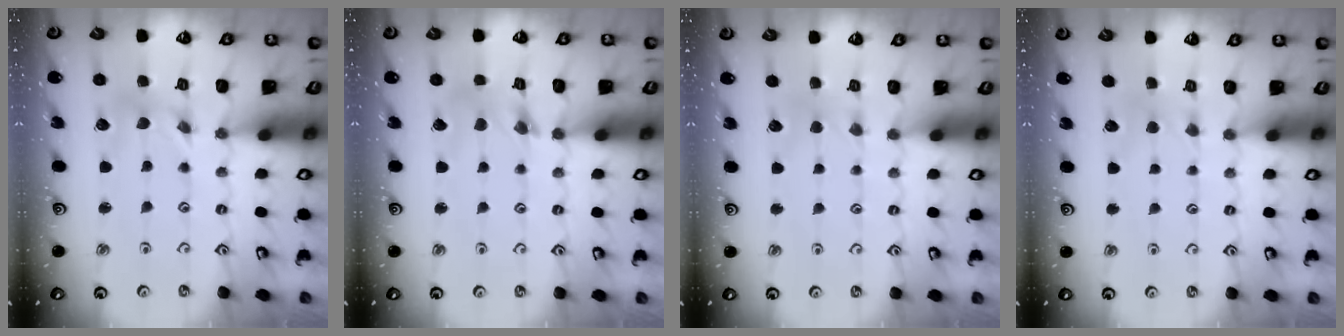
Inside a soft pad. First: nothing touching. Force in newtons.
{"total": 2.5, "press": 2.5, "slide": 0.2}
{"total": 2.7, "press": 2.7, "slide": 0.5}
{"total": 2.9, "press": 2.9, "slide": 0.3}